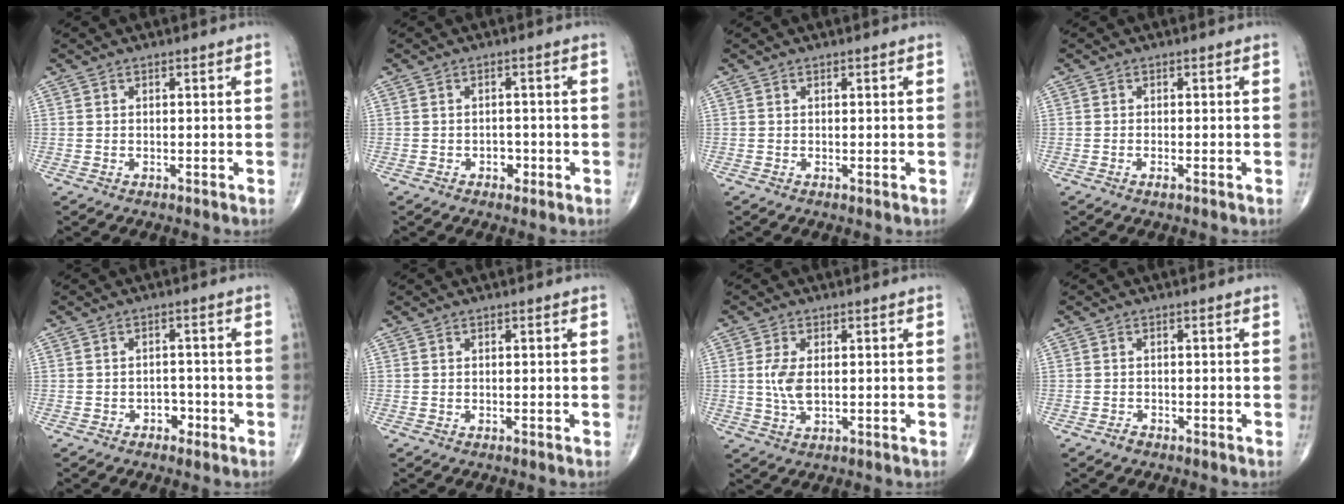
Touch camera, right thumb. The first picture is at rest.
{"total": 2.2, "force": [-0.9, 1.6, 1.2], "torque": [-0.005, 0.006, -0.013]}
{"total": 0.0}
{"total": 0.9, "force": [-0.5, 0.2, 0.8], "torque": [-0.017, -0.002, -0.011]}
{"total": 2.6, "force": [-1.4, 1.9, 1.2], "torque": [0.000, 0.011, -0.021]}
{"total": 0.0}
{"total": 4.7, "force": [0.3, 2.3, 4.1], "torque": [-0.093, -0.004, 0.006]}
{"total": 1.0, "force": [-0.8, 0.5, 0.2], "torque": [-0.006, 0.002, -0.017]}